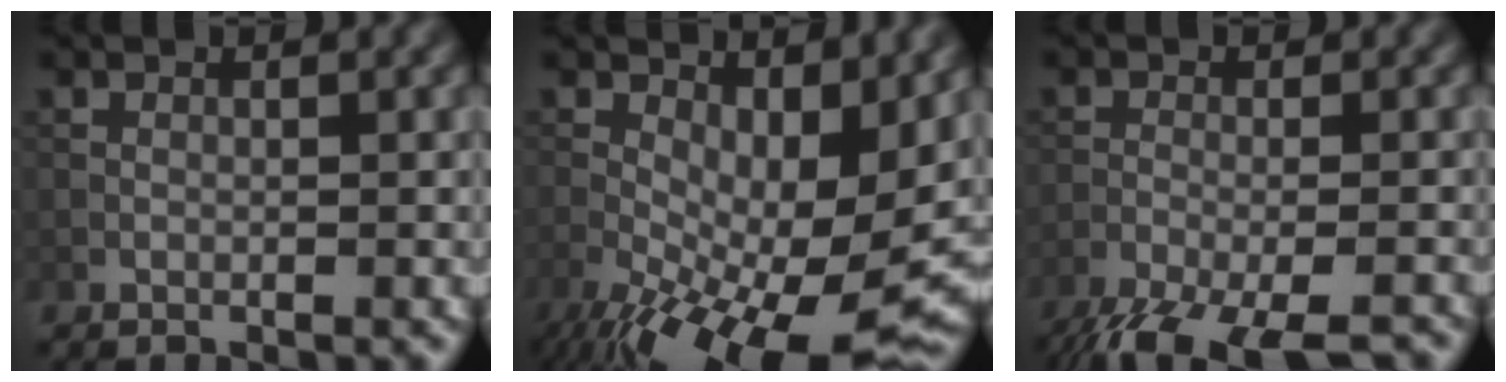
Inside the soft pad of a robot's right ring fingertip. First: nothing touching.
{"total": 14.3, "force": [-3.1, 6.0, 12.6], "torque": [-0.212, -0.017, -0.042]}
{"total": 10.2, "force": [-8.5, 2.7, 5.0], "torque": [-0.090, -0.029, -0.126]}